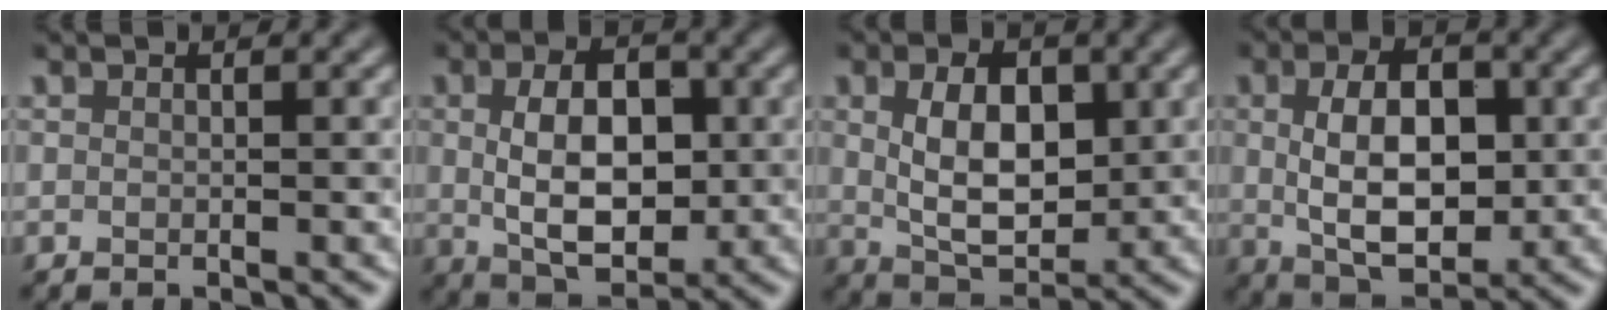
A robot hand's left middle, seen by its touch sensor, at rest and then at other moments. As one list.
[{"total": 7.1, "force": [0.4, 4.3, 5.6], "torque": [-0.100, -0.001, 0.007]}, {"total": 6.2, "force": [0.9, 3.8, 4.9], "torque": [-0.089, -0.003, 0.020]}, {"total": 7.6, "force": [0.4, 4.5, 6.1], "torque": [-0.108, 0.000, 0.007]}]